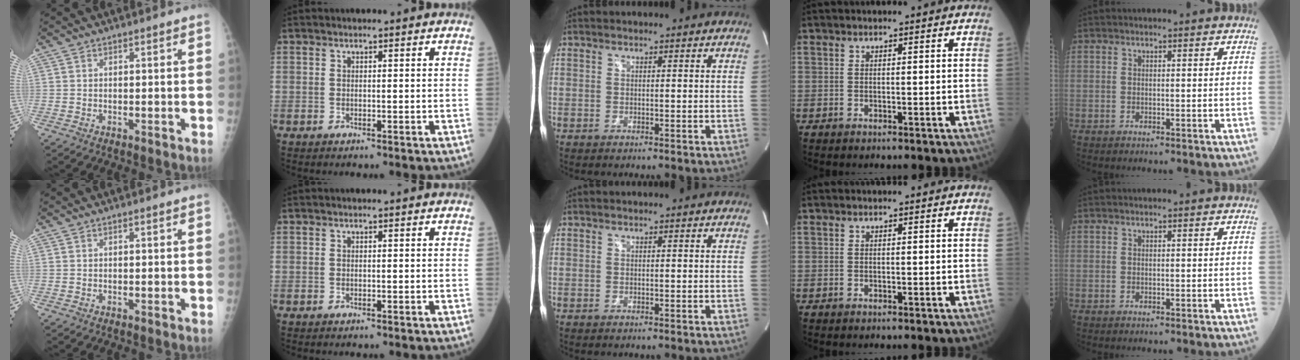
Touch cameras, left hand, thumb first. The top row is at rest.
{}